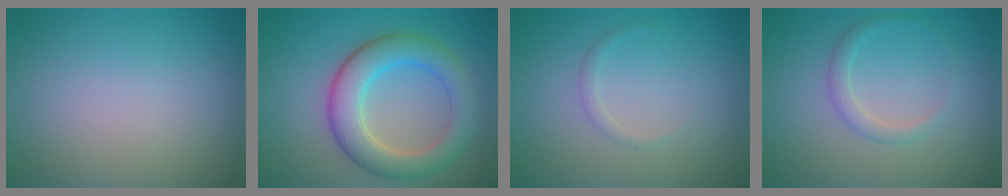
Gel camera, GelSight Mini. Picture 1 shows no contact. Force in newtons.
{"total": 6.0, "press": 6.0, "slide": 0.1}
{"total": 0.8, "press": 0.8, "slide": 0.0}
{"total": 1.4, "press": 1.4, "slide": 0.0}